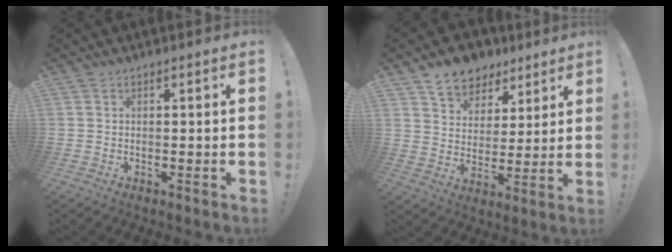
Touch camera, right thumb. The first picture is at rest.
{"total": 10.0, "force": [7.5, 6.4, 1.9], "torque": [-0.029, -0.058, 0.144]}